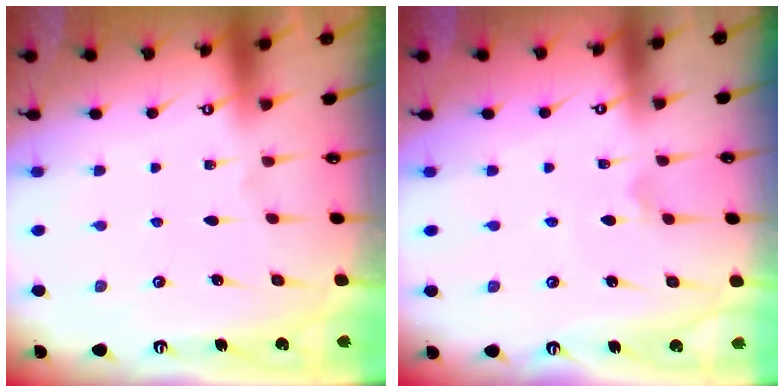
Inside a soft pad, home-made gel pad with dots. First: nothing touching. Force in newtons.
{"total": 2.5, "press": 2.5, "slide": 0.1}